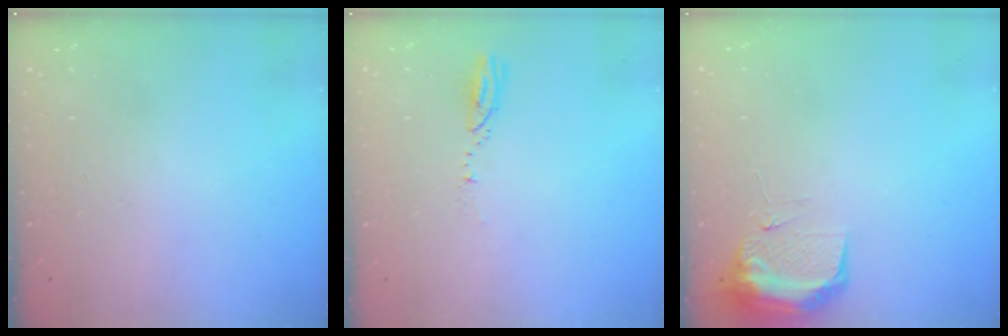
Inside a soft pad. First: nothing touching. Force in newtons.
{"total": 3.1, "press": 3.1, "slide": 0.3}
{"total": 9.4, "press": 9.4, "slide": 0.9}